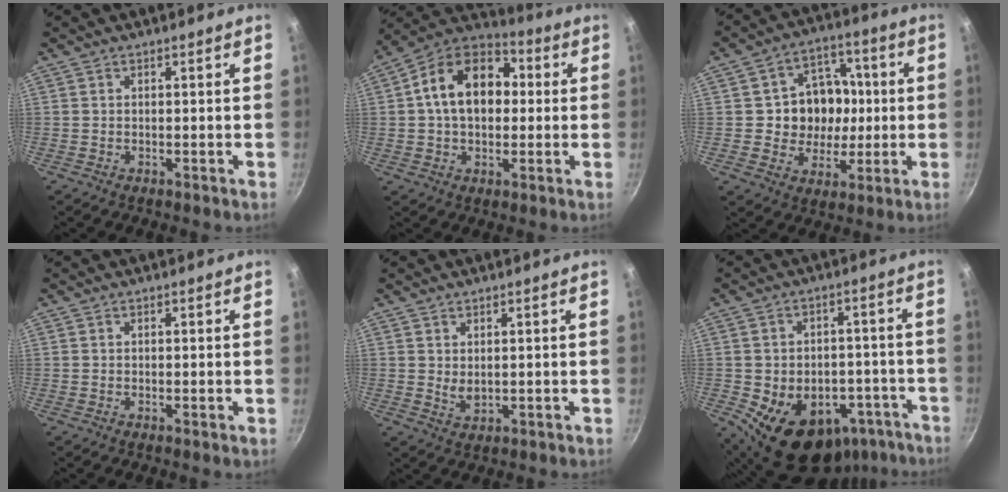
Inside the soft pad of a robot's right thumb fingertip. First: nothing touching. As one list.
[{"total": 16.5, "force": [1.7, 11.5, 11.7], "torque": [-0.159, 0.034, 0.007]}, {"total": 12.9, "force": [0.3, 11.3, 6.2], "torque": [-0.059, 0.013, 0.003]}, {"total": 0.0}, {"total": 2.2, "force": [0.9, 1.2, 1.6], "torque": [-0.026, -0.012, 0.018]}, {"total": 19.6, "force": [-9.3, 13.6, 10.6], "torque": [-0.127, 0.034, -0.105]}]